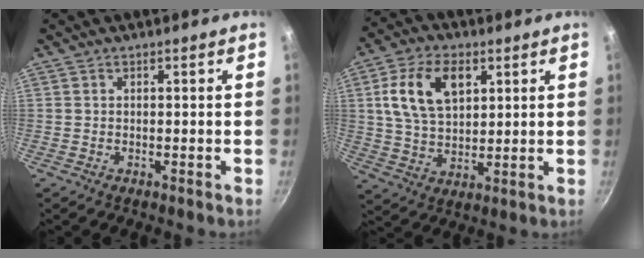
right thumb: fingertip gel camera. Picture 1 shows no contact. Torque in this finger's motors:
{"motor_torque": [0.08, 0.24, 0.15, -0.05, 0.11]}